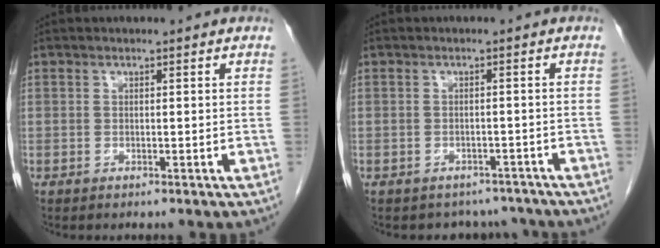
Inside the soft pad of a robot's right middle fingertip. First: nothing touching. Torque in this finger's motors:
{"motor_torque": [0.01, -0.01, 0.00, 0.01]}